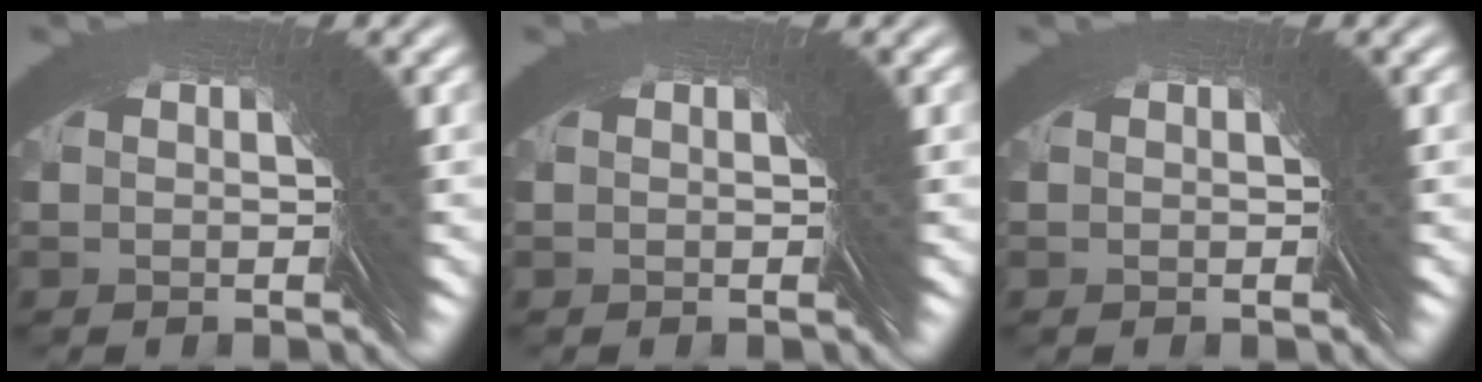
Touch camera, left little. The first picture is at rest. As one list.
[{"total": 0.0}, {"total": 0.0}]